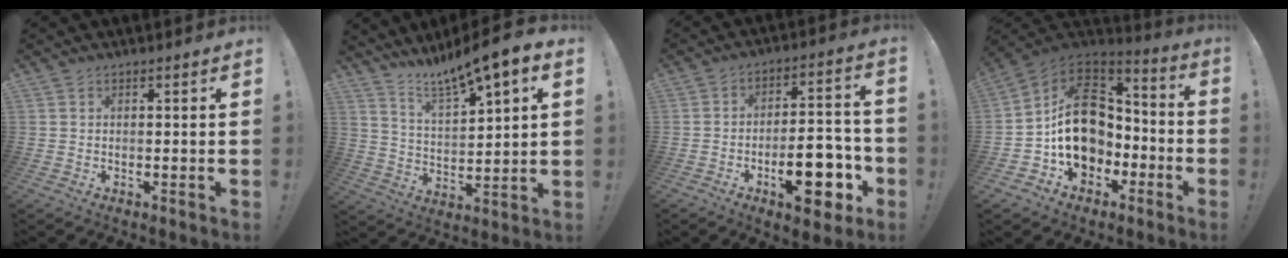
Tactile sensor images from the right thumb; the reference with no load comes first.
{"total": 10.6, "force": [8.9, 1.3, 5.6], "torque": [-0.105, -0.072, 0.148]}
{"total": 17.3, "force": [-7.1, 7.6, 13.9], "torque": [-0.171, 0.047, -0.100]}
{"total": 19.0, "force": [0.2, 14.9, 11.8], "torque": [-0.179, 0.013, 0.024]}